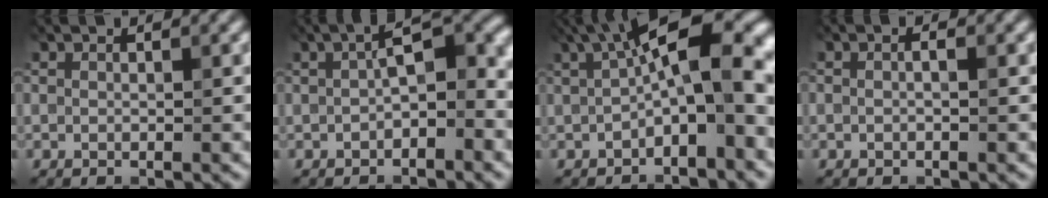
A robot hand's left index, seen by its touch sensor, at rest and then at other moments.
{"total": 4.9, "force": [-0.1, 1.9, 4.5], "torque": [-0.064, 0.017, -0.009]}
{"total": 10.3, "force": [1.2, 3.4, 9.6], "torque": [-0.134, 0.024, 0.008]}
{"total": 0.5, "force": [-0.1, 0.0, 0.5], "torque": [-0.017, 0.002, -0.002]}